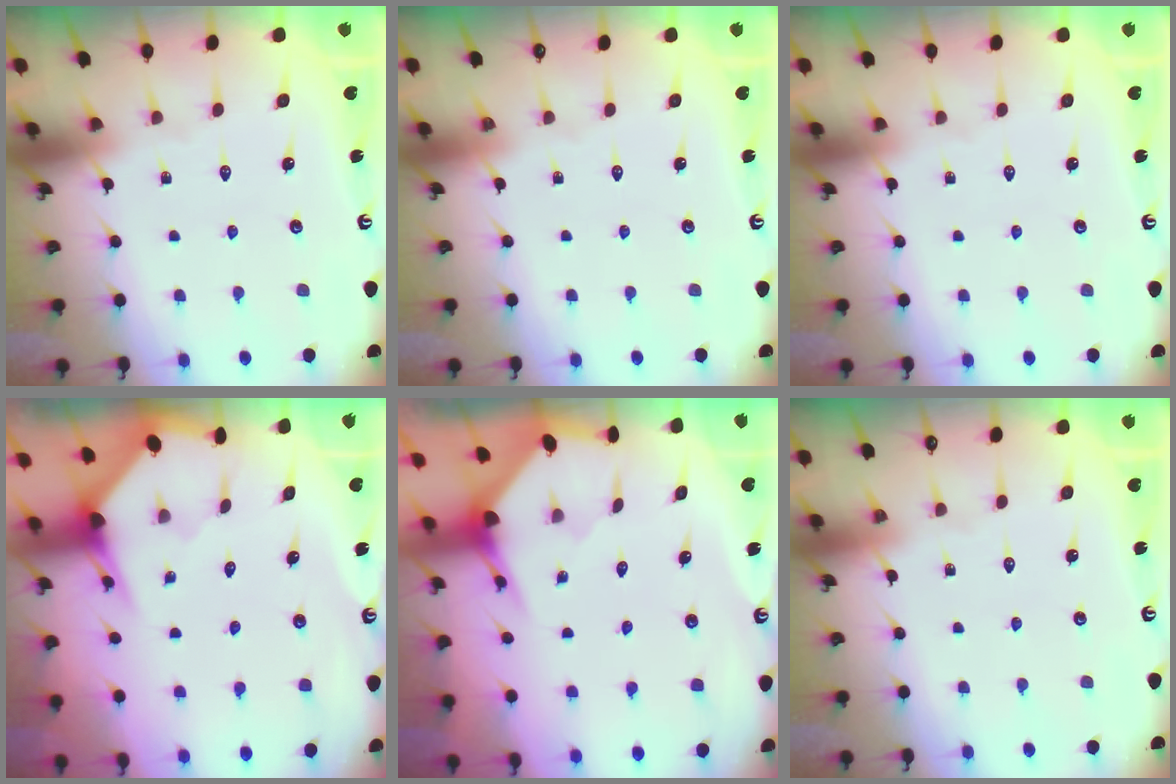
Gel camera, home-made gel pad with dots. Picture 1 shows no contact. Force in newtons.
{"total": 0.0}
{"total": 0.0}
{"total": 3.4, "press": 3.4, "slide": 0.3}
{"total": 3.3, "press": 3.3, "slide": 0.3}
{"total": 0.0}